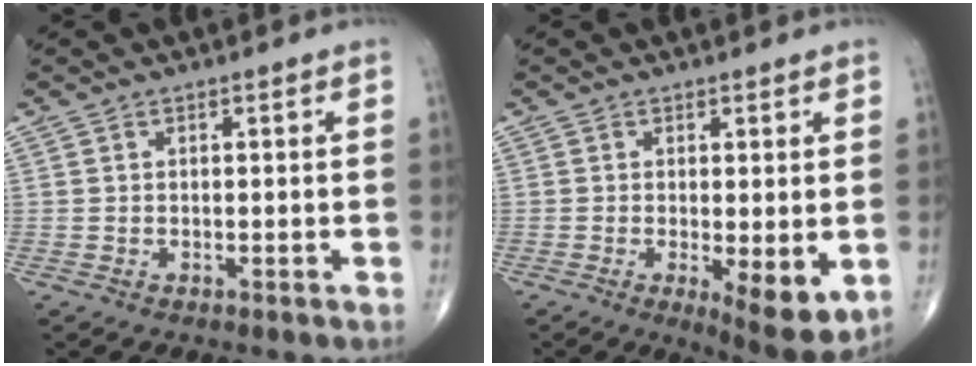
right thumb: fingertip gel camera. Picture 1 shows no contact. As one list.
[{"total": 7.6, "force": [-1.5, 2.5, 7.1], "torque": [-0.101, -0.024, -0.019]}]